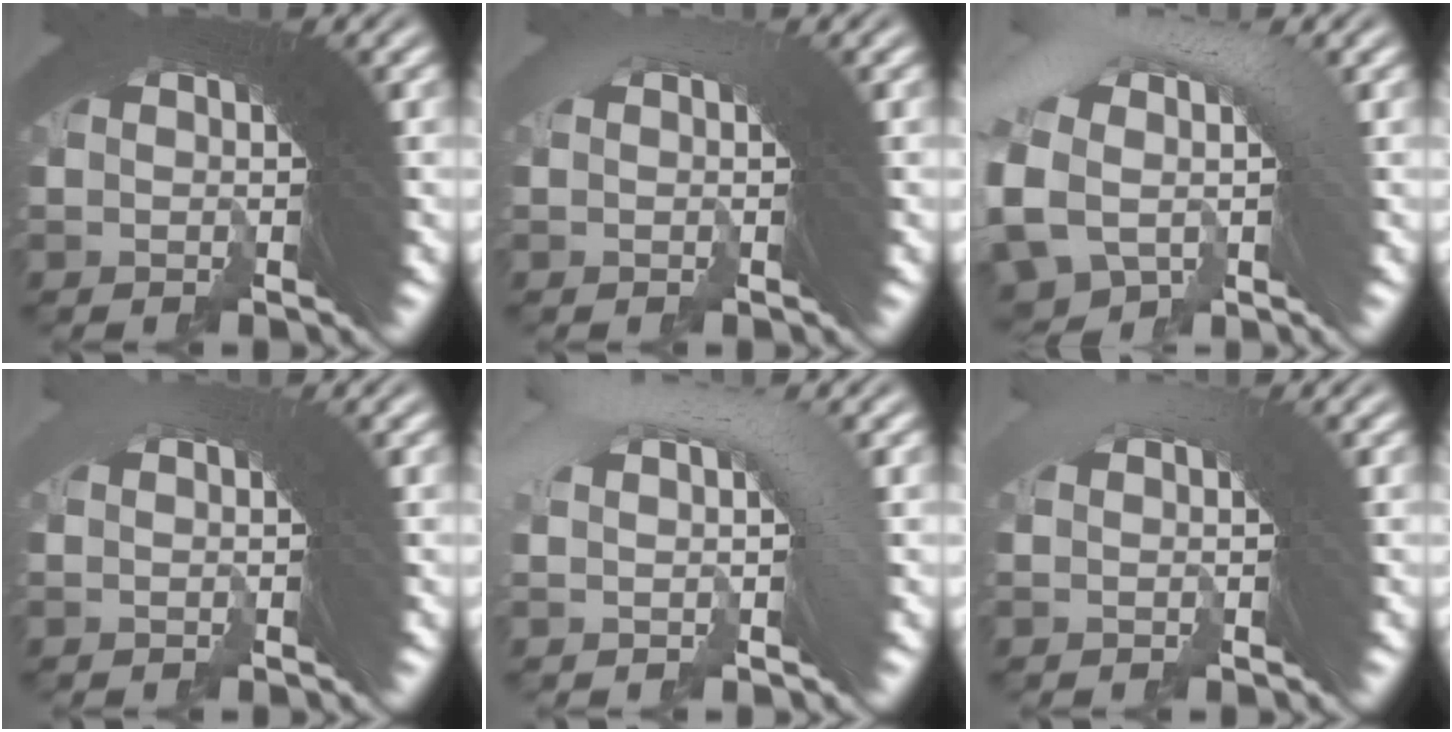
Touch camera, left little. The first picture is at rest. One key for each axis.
{"total": 0.9, "fx": -0.4, "fy": -0.7, "fz": -0.4, "tx": 0.017, "ty": 0.014, "tz": -0.010}
{"total": 4.9, "fx": -0.4, "fy": 3.1, "fz": 3.8, "tx": -0.076, "ty": 0.010, "tz": -0.008}
{"total": 0.6, "fx": -0.2, "fy": -0.5, "fz": -0.3, "tx": 0.015, "ty": 0.018, "tz": -0.005}
{"total": 3.0, "fx": 1.2, "fy": 0.7, "fz": 2.7, "tx": -0.039, "ty": 0.032, "tz": 0.013}
{"total": 0.7, "fx": 0.3, "fy": -0.6, "fz": 0.2, "tx": 0.010, "ty": 0.025, "tz": 0.001}